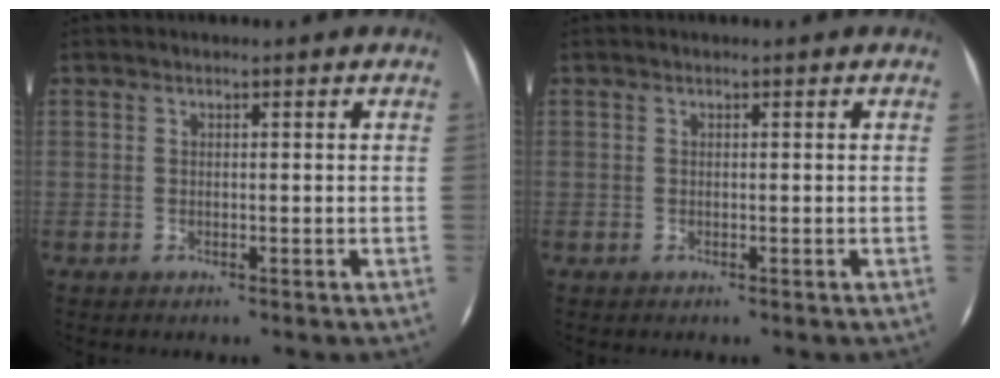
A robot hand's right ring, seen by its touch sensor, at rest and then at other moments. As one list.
[{"total": 0.0}]